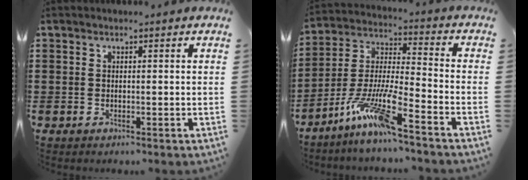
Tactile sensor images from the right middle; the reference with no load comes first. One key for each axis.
{"total": 10.4, "fx": -7.8, "fy": 0.2, "fz": 6.9, "tx": -0.156, "ty": -0.013, "tz": -0.160}